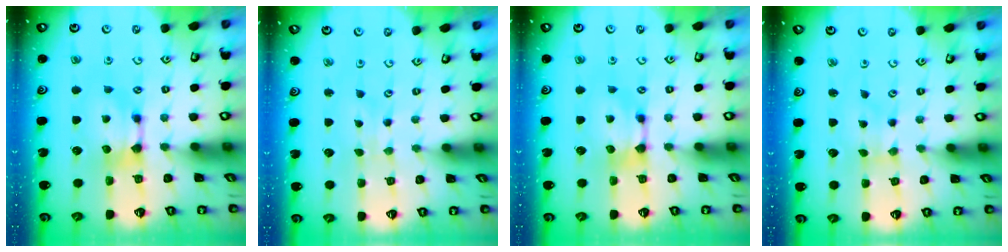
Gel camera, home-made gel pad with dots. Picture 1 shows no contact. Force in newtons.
{"total": 2.7, "press": 2.6, "slide": 0.4}
{"total": 0.0}
{"total": 3.5, "press": 3.4, "slide": 0.7}